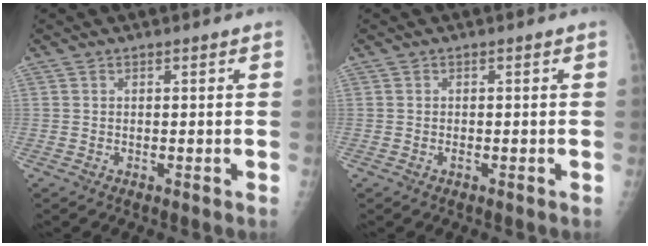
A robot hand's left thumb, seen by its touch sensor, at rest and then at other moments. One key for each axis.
{"total": 0.5, "fx": -0.3, "fy": 0.3, "fz": 0.3, "tx": -0.004, "ty": 0.000, "tz": -0.005}